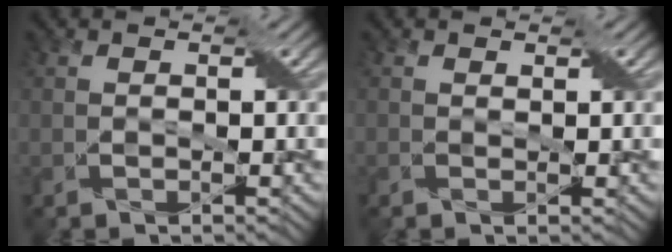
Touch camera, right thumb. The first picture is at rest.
{"total": 0.6, "force": [0.5, 0.2, 0.3], "torque": [-0.008, 0.001, 0.010]}